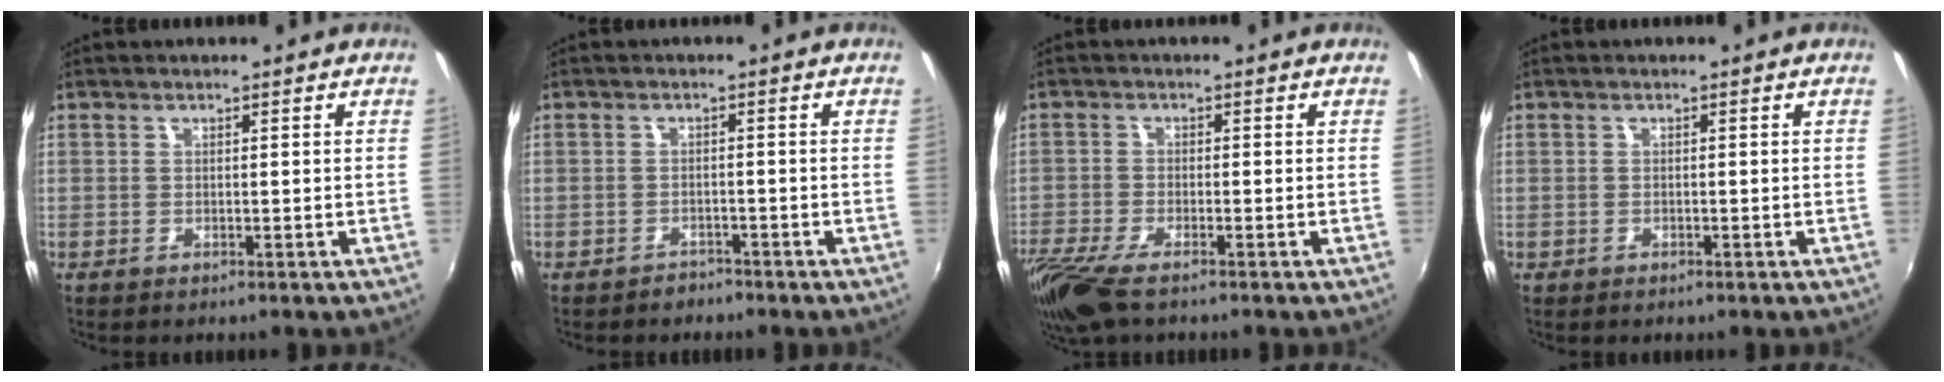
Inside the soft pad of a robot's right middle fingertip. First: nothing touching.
{"total": 2.1, "force": [-1.7, 1.1, -0.1], "torque": [-0.003, 0.002, -0.027]}
{"total": 9.9, "force": [-7.1, 2.7, 6.4], "torque": [-0.156, -0.045, -0.138]}
{"total": 0.7, "force": [-0.5, 0.5, 0.2], "torque": [-0.005, -0.003, -0.009]}